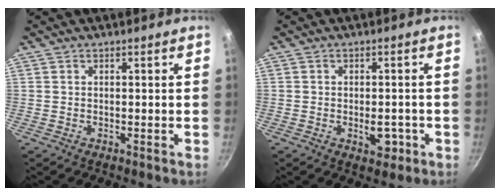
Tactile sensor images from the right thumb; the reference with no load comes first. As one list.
[{"total": 3.8, "force": [-1.3, 2.2, 2.8], "torque": [-0.021, 0.005, -0.011]}]